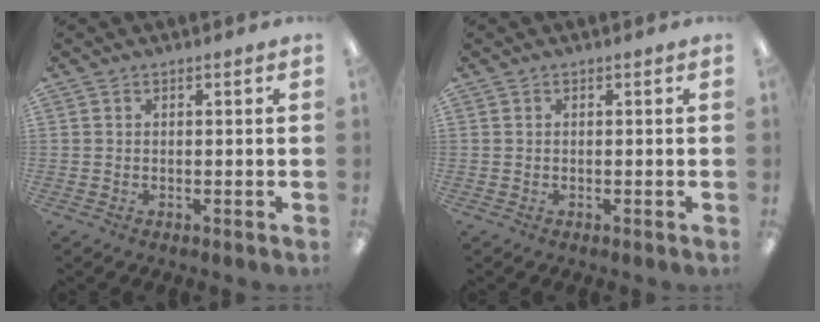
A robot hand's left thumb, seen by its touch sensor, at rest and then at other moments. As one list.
[{"total": 0.0}]